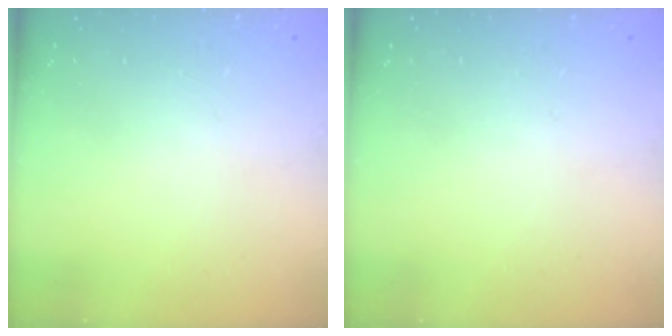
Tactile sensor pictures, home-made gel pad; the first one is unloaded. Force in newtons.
{"total": 0.0}